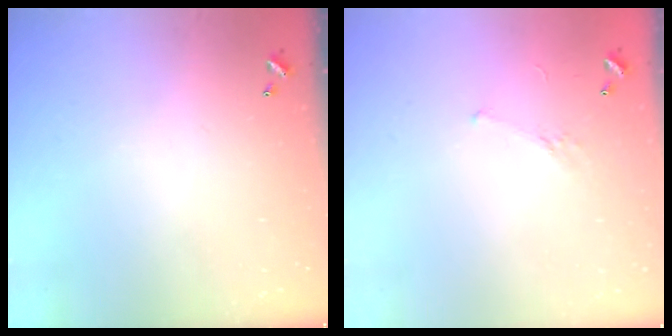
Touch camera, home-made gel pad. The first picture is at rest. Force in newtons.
{"total": 5.0, "press": 4.9, "slide": 0.8}